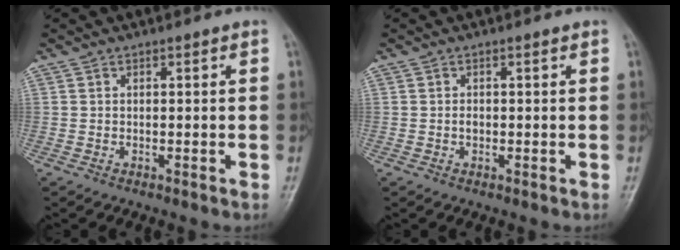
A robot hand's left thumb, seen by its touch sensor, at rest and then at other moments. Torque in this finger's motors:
{"motor_torque": [-0.25, 0.14, 0.28, 0.04, 0.00]}